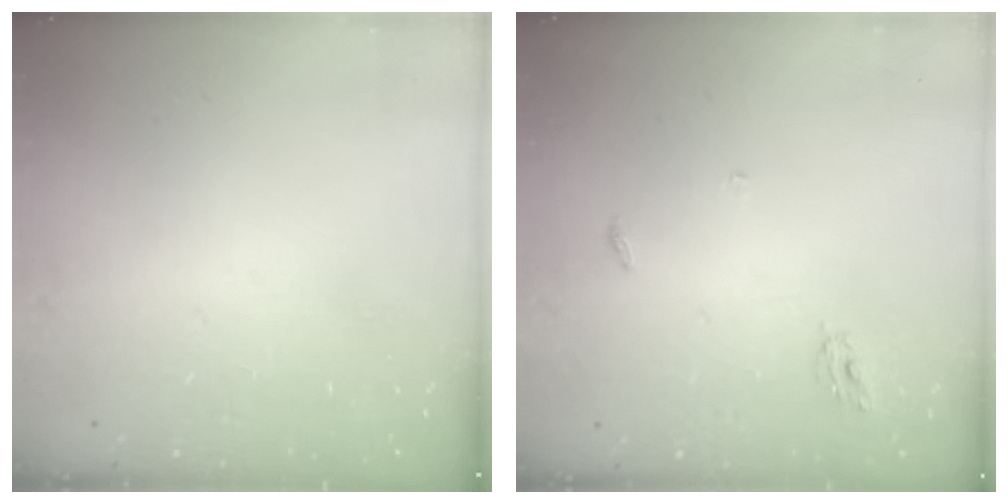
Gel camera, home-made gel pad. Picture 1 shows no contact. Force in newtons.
{"total": 4.0, "press": 4.0, "slide": 0.3}